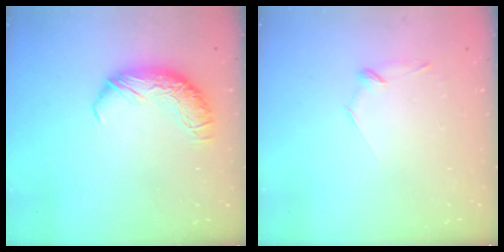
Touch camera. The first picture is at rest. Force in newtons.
{"total": 7.5, "press": 7.4, "slide": 0.7}